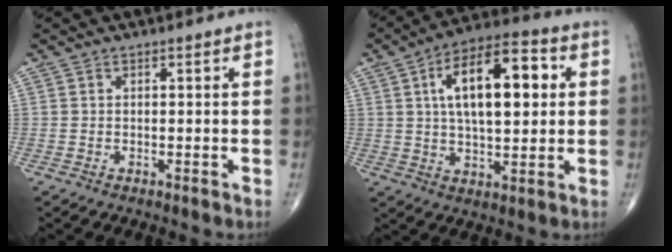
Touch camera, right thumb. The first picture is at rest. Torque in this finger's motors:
{"motor_torque": [-0.40, 2.68, 0.37, -0.11, 0.42]}